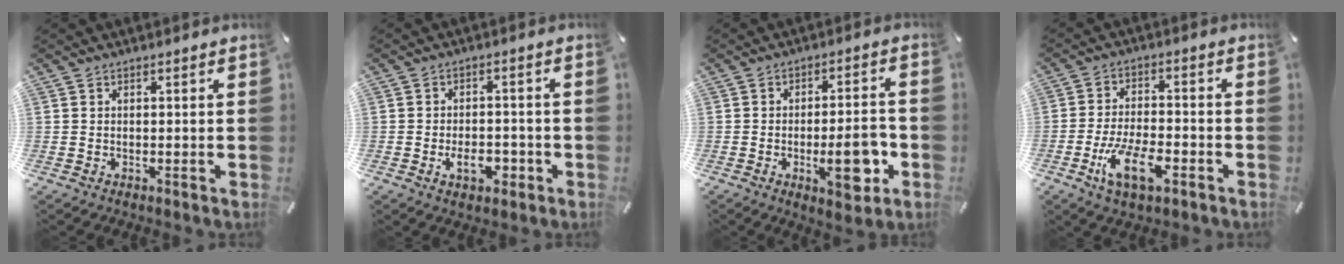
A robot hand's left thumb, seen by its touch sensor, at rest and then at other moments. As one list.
[{"total": 6.2, "force": [-2.3, 4.0, 4.2], "torque": [-0.054, 0.006, -0.040]}, {"total": 11.9, "force": [-3.5, 4.5, 10.4], "torque": [-0.131, 0.004, -0.055]}, {"total": 10.7, "force": [-5.0, 4.8, 8.2], "torque": [-0.169, 0.013, -0.090]}]